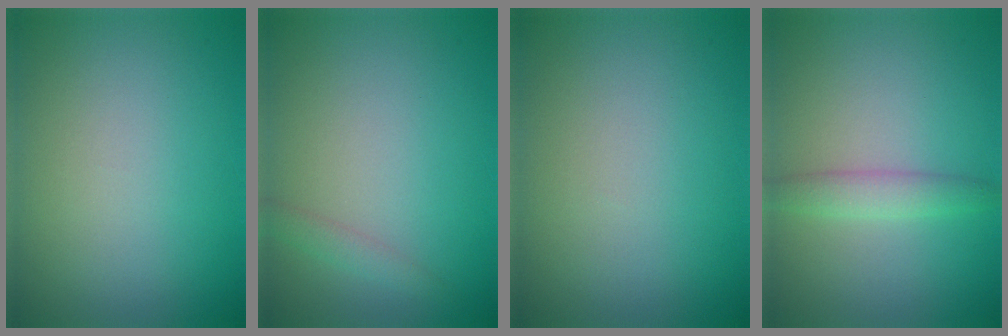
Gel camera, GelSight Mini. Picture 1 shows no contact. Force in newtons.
{"total": 1.2, "press": 1.2, "slide": 0.0}
{"total": 0.0}
{"total": 2.0, "press": 2.0, "slide": 0.2}